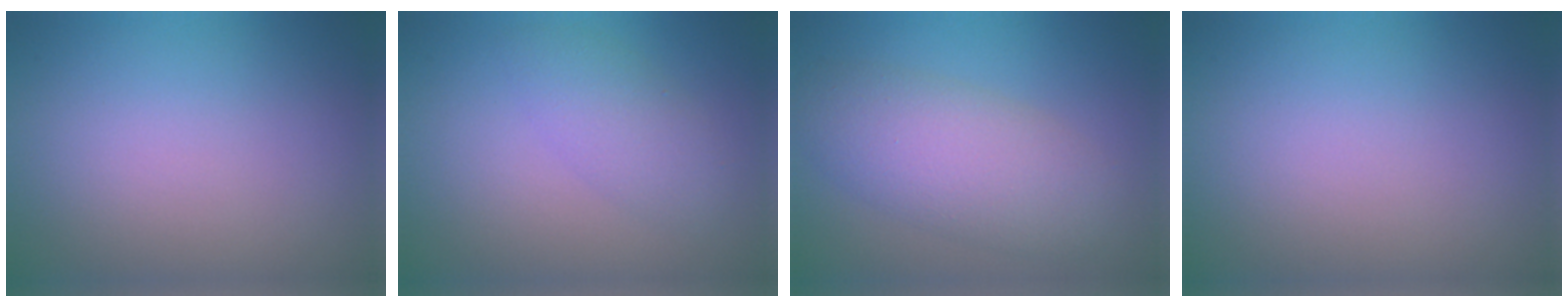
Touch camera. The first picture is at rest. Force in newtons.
{"total": 2.8, "press": 2.8, "slide": 0.2}
{"total": 6.1, "press": 6.1, "slide": 0.2}
{"total": 0.0}